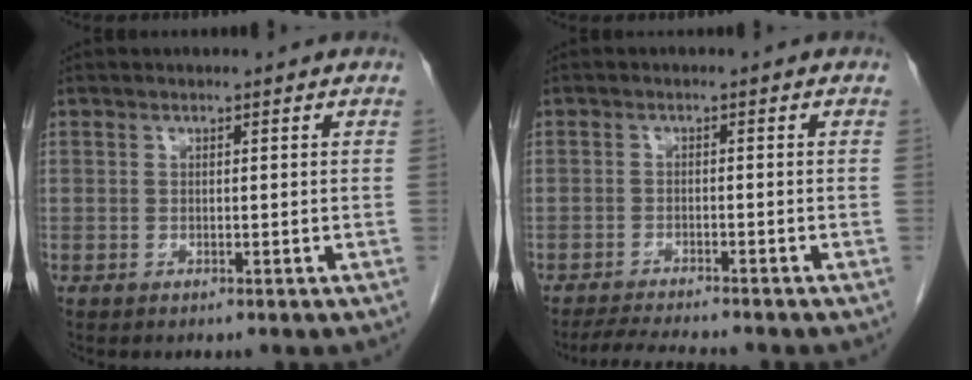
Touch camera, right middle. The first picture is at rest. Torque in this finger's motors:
{"motor_torque": [0.33, -0.29, 0.01, 0.01]}